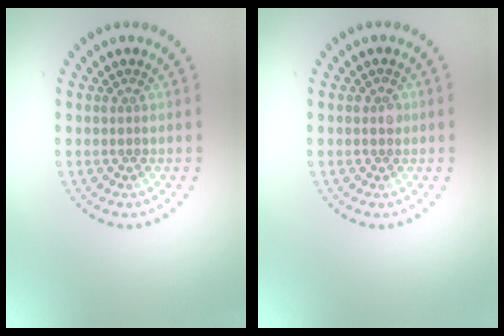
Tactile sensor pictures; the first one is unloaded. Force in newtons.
{"total": 0.8, "press": 0.7, "slide": 0.4}